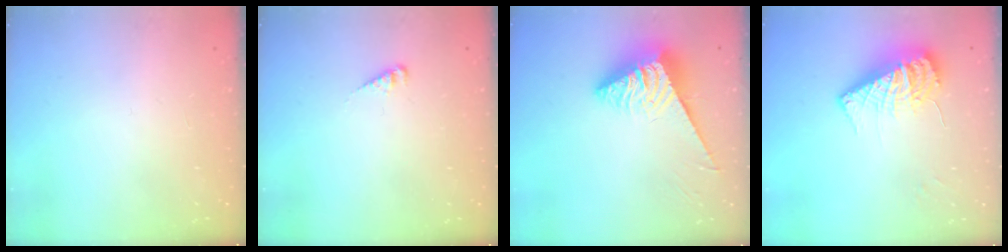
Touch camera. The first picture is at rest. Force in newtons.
{"total": 3.0, "press": 3.0, "slide": 0.2}
{"total": 7.6, "press": 7.6, "slide": 0.3}
{"total": 12.5, "press": 12.4, "slide": 1.1}